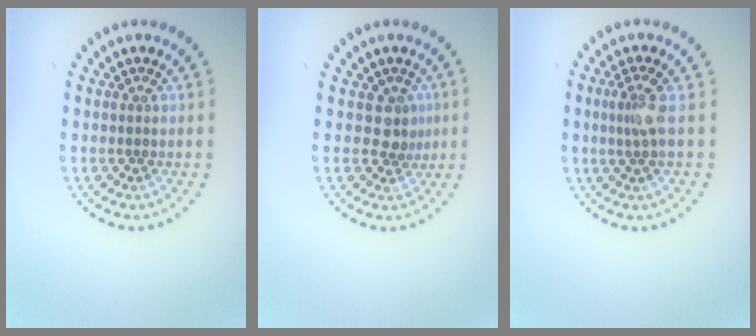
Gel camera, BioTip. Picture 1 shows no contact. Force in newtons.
{"total": 2.1, "press": 1.6, "slide": 1.4}
{"total": 2.0, "press": 1.5, "slide": 1.3}